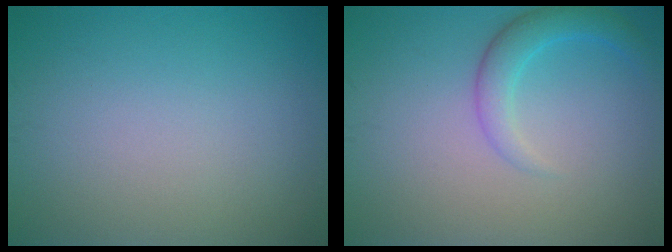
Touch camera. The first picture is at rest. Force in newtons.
{"total": 2.8, "press": 2.8, "slide": 0.1}